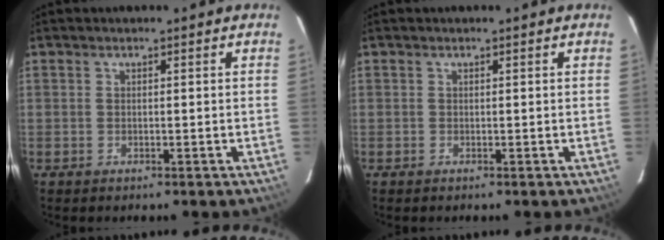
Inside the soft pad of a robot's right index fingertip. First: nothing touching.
{"total": 0.0}